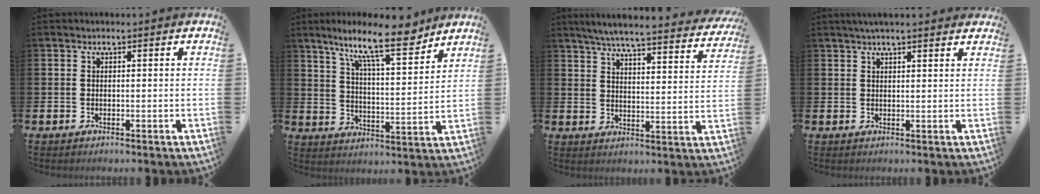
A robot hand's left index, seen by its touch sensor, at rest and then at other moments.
{"total": 12.2, "force": [9.6, 2.4, 7.1], "torque": [-0.131, -0.048, 0.161]}
{"total": 5.6, "force": [5.2, 0.2, 2.1], "torque": [-0.059, -0.041, 0.087]}
{"total": 2.6, "force": [2.4, 0.2, 1.0], "torque": [-0.017, -0.006, 0.042]}